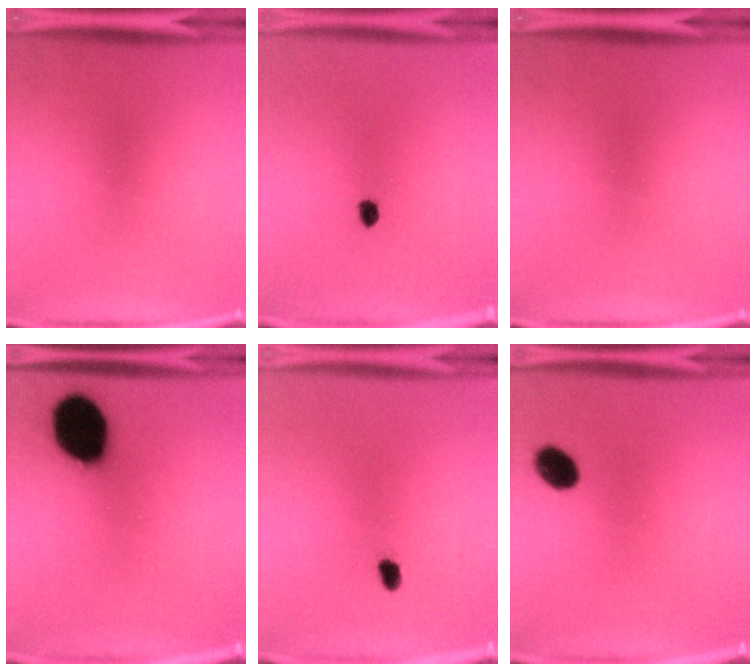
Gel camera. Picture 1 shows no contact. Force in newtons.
{"total": 1.7}
{"total": 0.0}
{"total": 19.1}
{"total": 1.8}
{"total": 5.8}